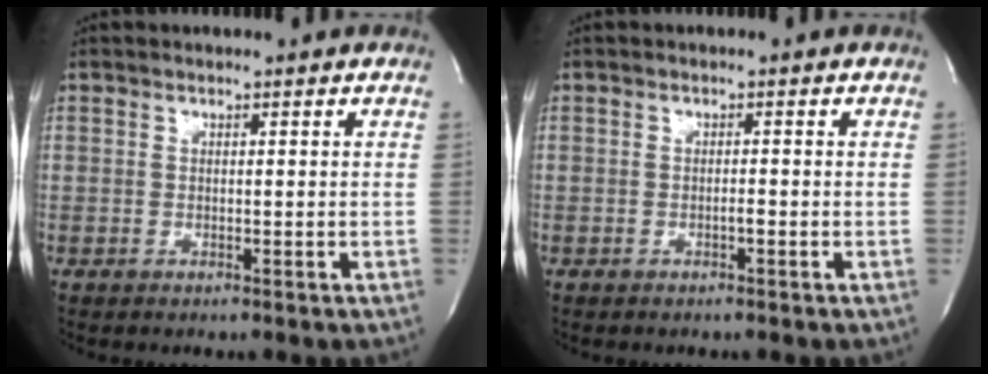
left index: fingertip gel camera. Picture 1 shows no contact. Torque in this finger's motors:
{"motor_torque": [0.23, -0.01, -0.01, 0.00]}